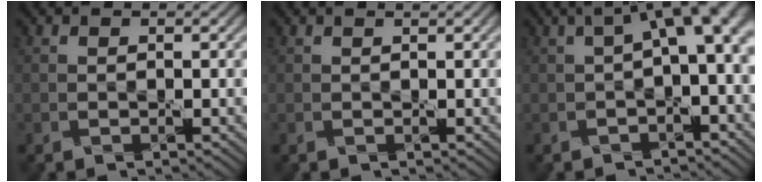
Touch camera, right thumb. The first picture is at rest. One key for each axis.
{"total": 0.7, "fx": 0.6, "fy": 0.0, "fz": 0.4, "tx": -0.009, "ty": -0.001, "tz": 0.003}
{"total": 6.7, "fx": 0.8, "fy": 2.2, "fz": 6.3, "tx": -0.087, "ty": 0.016, "tz": 0.011}